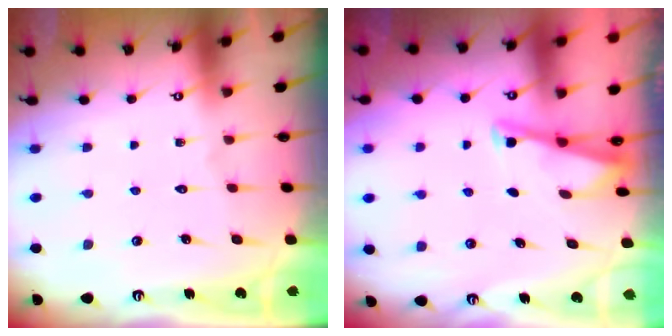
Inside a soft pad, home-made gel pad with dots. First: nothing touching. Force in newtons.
{"total": 3.1, "press": 3.1, "slide": 0.3}